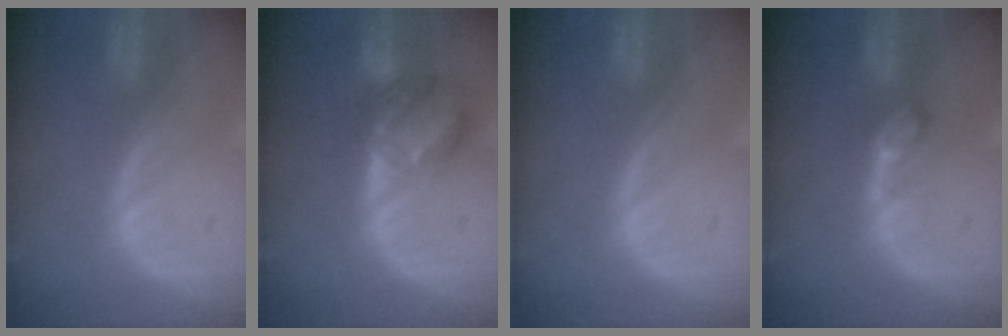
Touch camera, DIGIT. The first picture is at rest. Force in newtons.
{"total": 6.8, "press": 6.0, "slide": 3.2}
{"total": 0.0}
{"total": 2.5, "press": 2.4, "slide": 0.3}